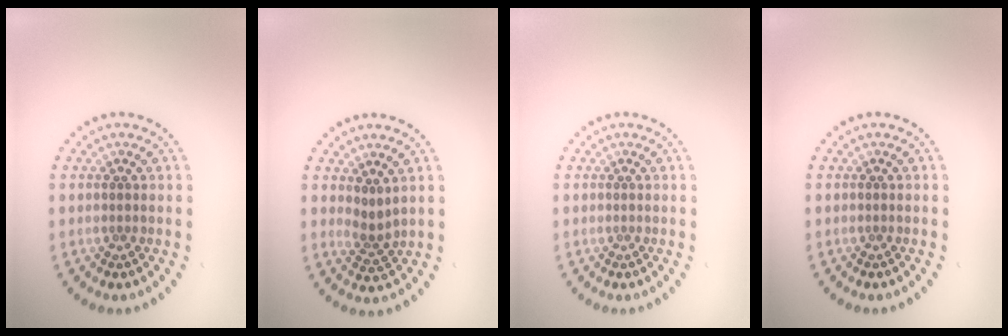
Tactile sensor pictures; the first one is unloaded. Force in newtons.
{"total": 1.8, "press": 1.2, "slide": 1.4}
{"total": 0.0}
{"total": 0.0}